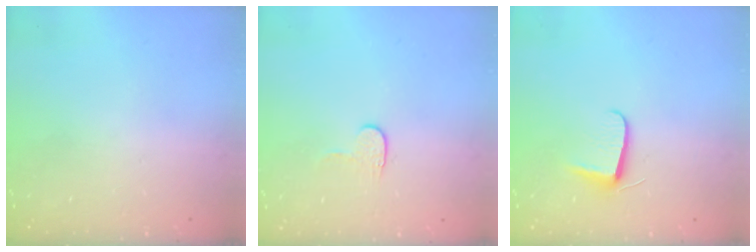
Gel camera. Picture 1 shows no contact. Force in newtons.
{"total": 3.4, "press": 3.4, "slide": 0.4}
{"total": 6.2, "press": 6.1, "slide": 0.7}